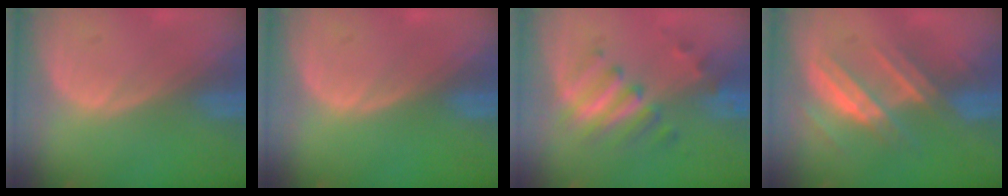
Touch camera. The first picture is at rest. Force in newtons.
{"total": 0.0}
{"total": 5.8, "press": 5.7, "slide": 0.9}
{"total": 7.4, "press": 6.8, "slide": 2.8}